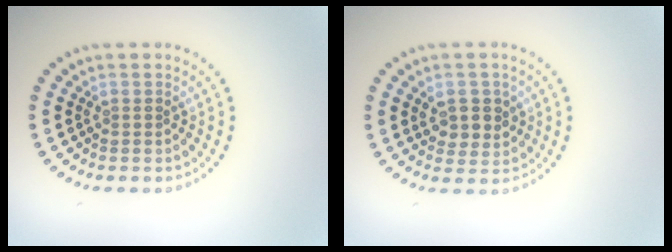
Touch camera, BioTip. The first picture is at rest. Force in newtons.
{"total": 2.8, "press": 2.7, "slide": 0.8}